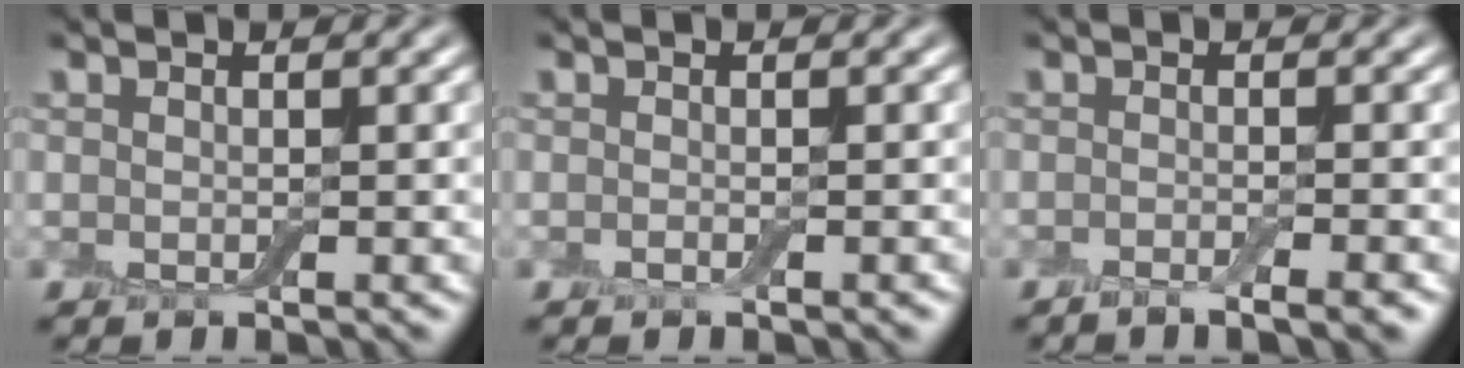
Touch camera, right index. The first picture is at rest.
{"total": 0.7, "force": [-0.4, 0.1, 0.5], "torque": [-0.007, -0.002, -0.007]}
{"total": 2.7, "force": [-1.8, 0.5, 1.9], "torque": [-0.019, 0.000, -0.031]}